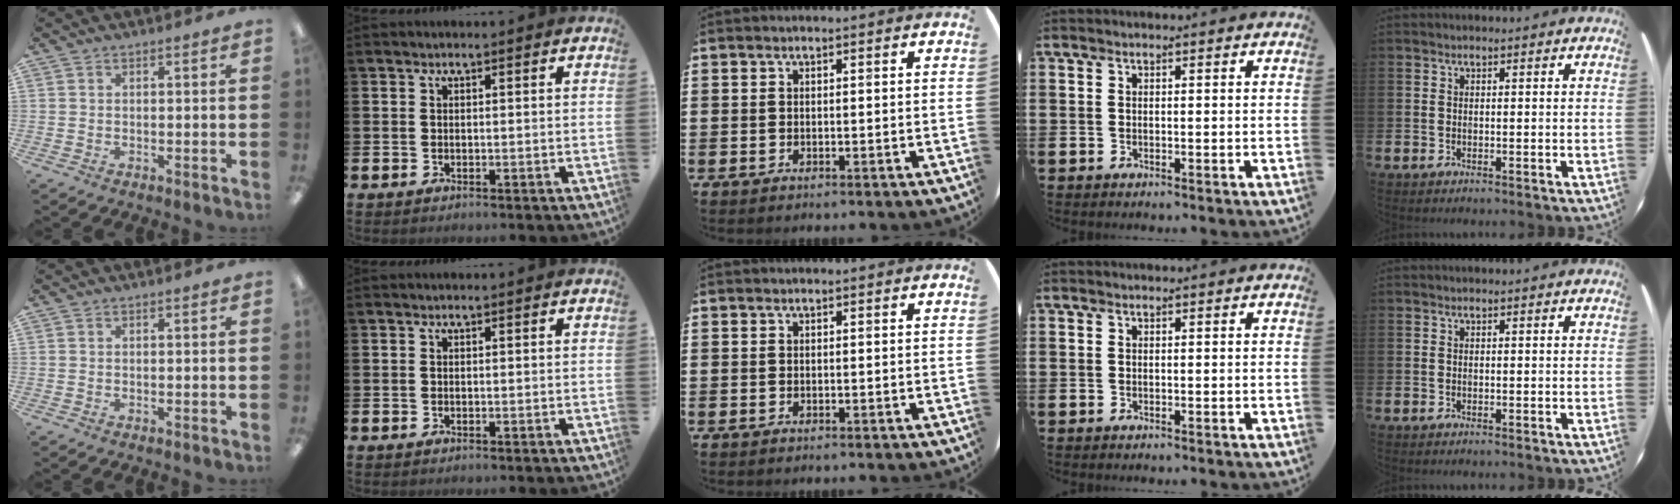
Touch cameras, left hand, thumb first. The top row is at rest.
{}